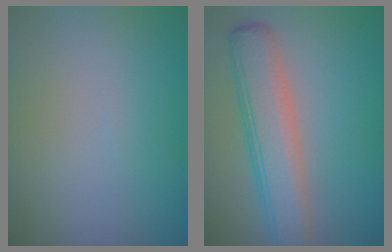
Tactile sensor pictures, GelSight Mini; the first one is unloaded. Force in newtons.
{"total": 6.0, "press": 6.0, "slide": 0.5}